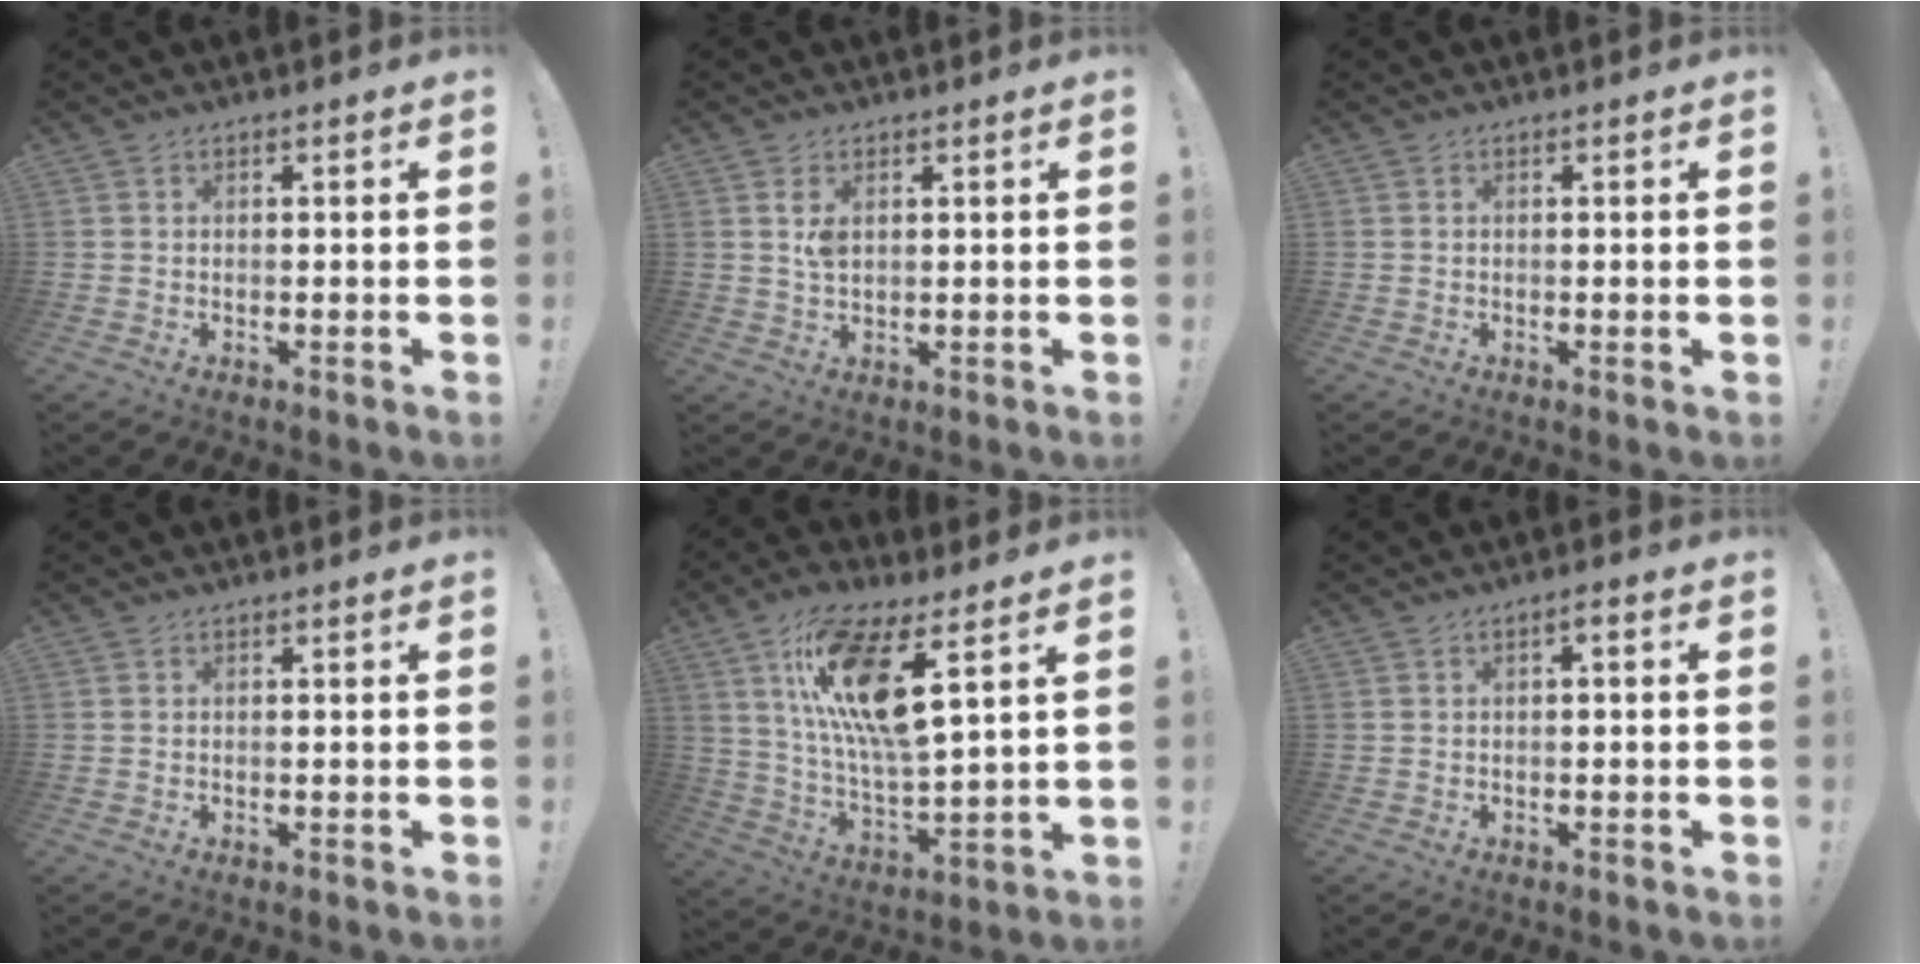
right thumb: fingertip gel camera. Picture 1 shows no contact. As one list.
[{"total": 3.4, "force": [1.2, 1.8, 2.6], "torque": [-0.047, 0.000, 0.019]}, {"total": 0.8, "force": [0.0, -0.2, 0.8], "torque": [-0.012, -0.001, -0.001]}, {"total": 0.0}, {"total": 17.1, "force": [8.3, 4.6, 14.2], "torque": [-0.278, -0.039, 0.128]}, {"total": 1.7, "force": [-0.9, 0.6, 1.3], "torque": [-0.030, 0.011, -0.017]}]